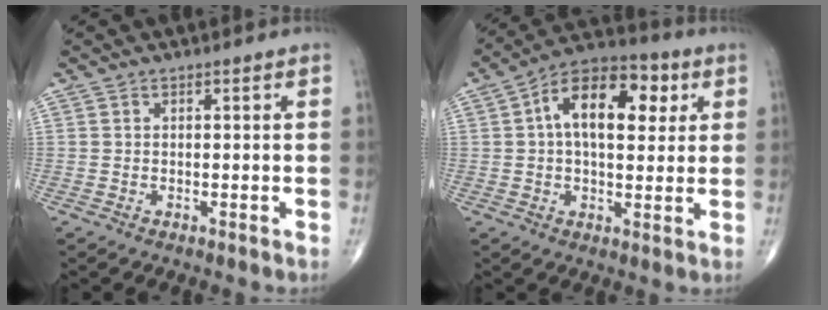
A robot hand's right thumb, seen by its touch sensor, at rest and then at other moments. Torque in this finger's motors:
{"motor_torque": [-0.81, 0.99, 1.03, 0.23, 0.31]}